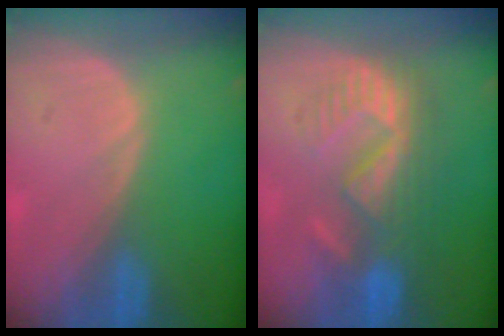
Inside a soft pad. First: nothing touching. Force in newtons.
{"total": 8.6, "press": 8.2, "slide": 2.8}